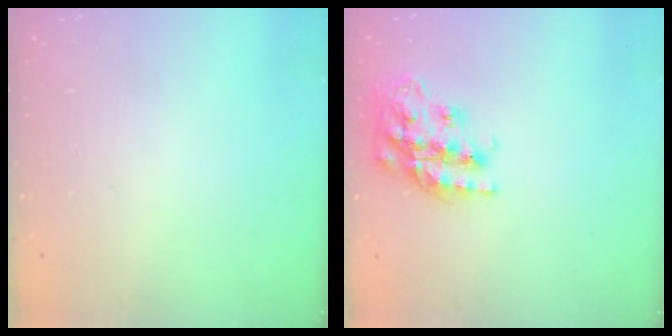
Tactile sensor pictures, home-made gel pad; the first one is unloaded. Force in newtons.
{"total": 19.3, "press": 19.3, "slide": 1.4}